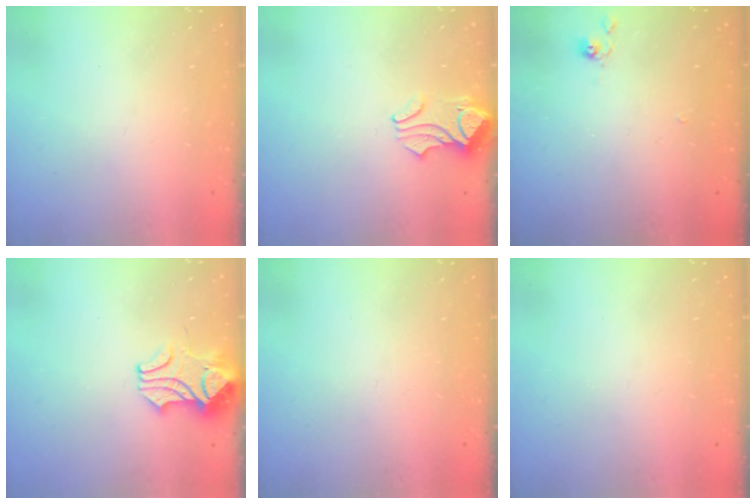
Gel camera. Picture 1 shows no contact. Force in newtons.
{"total": 0.9, "press": 0.8, "slide": 0.5}
{"total": 3.7, "press": 3.7, "slide": 0.5}
{"total": 2.4, "press": 2.2, "slide": 1.0}
{"total": 0.0}
{"total": 0.0}